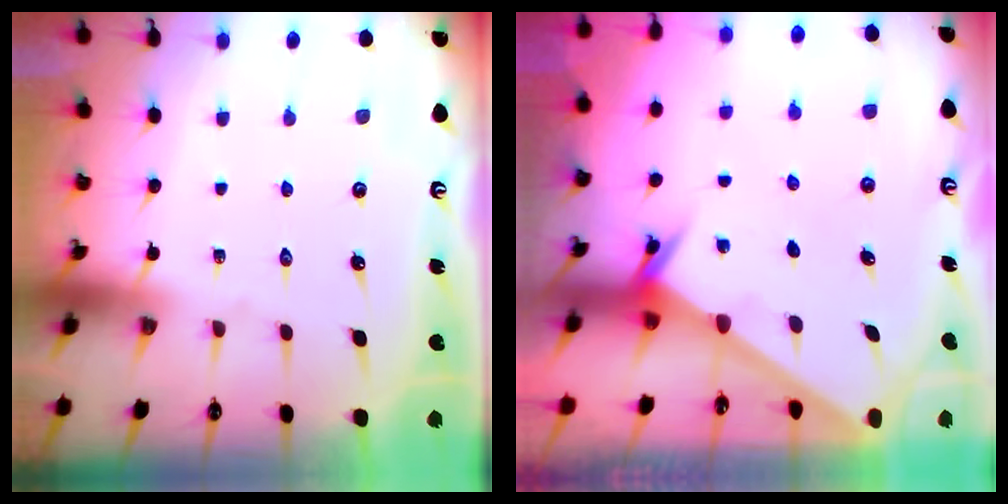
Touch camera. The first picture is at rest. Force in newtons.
{"total": 2.3, "press": 2.3, "slide": 0.2}